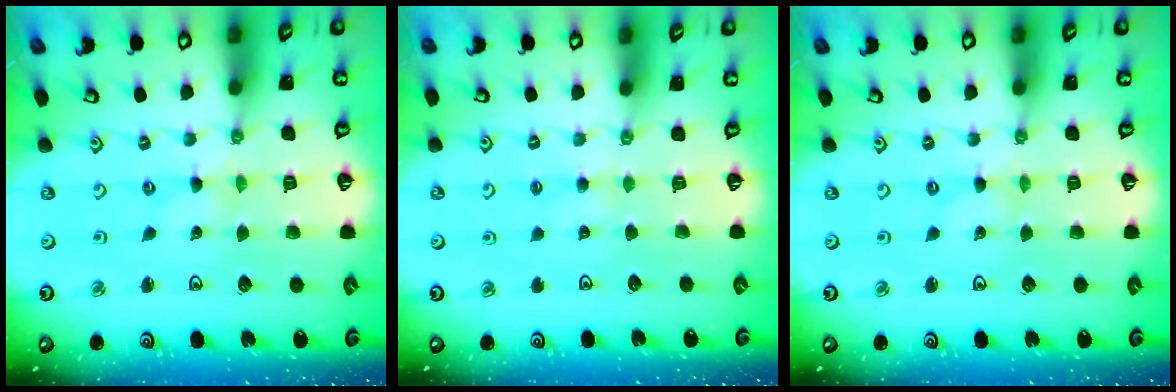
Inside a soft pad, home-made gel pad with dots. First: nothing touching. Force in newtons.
{"total": 1.7, "press": 1.7, "slide": 0.4}
{"total": 0.0}